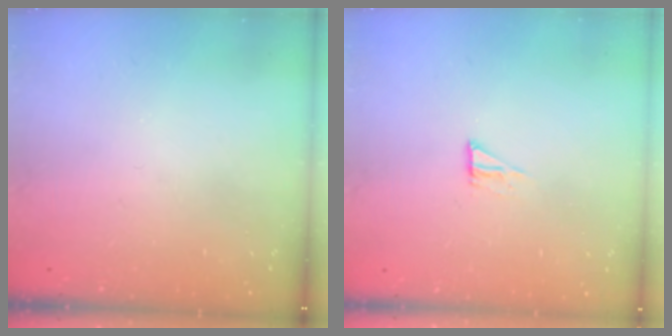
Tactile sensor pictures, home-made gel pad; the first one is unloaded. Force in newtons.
{"total": 4.3, "press": 4.3, "slide": 0.3}